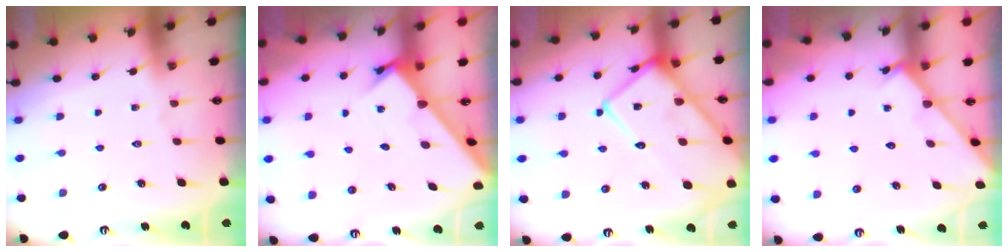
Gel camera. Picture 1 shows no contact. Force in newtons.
{"total": 2.1, "press": 2.1, "slide": 0.2}
{"total": 18.4, "press": 18.3, "slide": 1.6}
{"total": 1.1, "press": 1.1, "slide": 0.1}